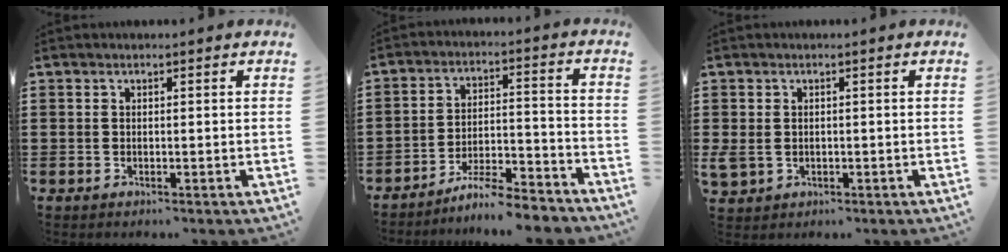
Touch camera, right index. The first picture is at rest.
{"total": 7.1, "force": [-6.7, 0.3, 2.4], "torque": [-0.040, 0.006, -0.129]}
{"total": 1.7, "force": [0.0, 1.5, 0.8], "torque": [-0.028, 0.001, -0.003]}